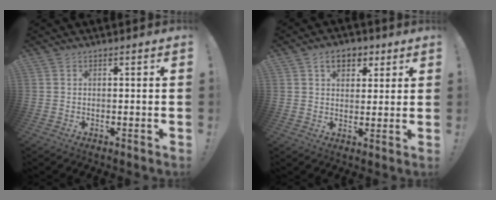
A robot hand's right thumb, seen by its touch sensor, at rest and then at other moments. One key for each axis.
{"total": 7.6, "fx": 3.6, "fy": 5.2, "fz": 4.1, "tx": -0.050, "ty": -0.007, "tz": 0.065}